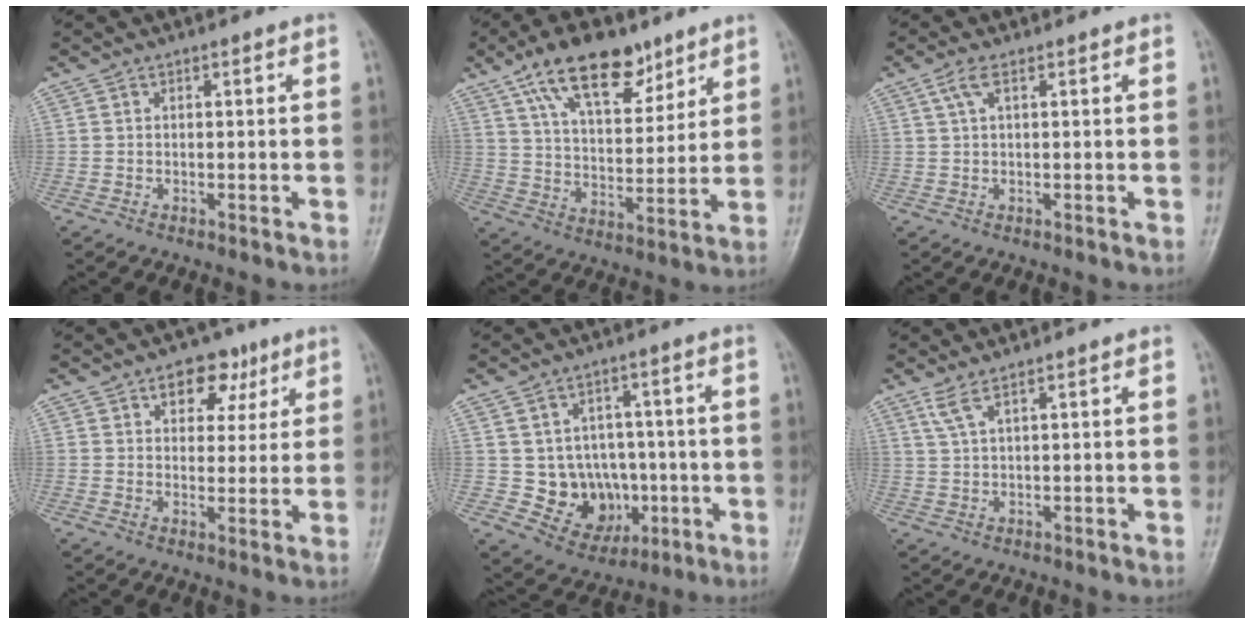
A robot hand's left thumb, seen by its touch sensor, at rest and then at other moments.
{"total": 15.3, "force": [9.6, 7.3, 9.4], "torque": [-0.117, -0.041, 0.169]}
{"total": 2.2, "force": [1.0, 0.6, 1.9], "torque": [-0.052, 0.012, 0.027]}
{"total": 7.3, "force": [3.8, 4.9, 3.9], "torque": [-0.015, -0.010, 0.049]}
{"total": 11.2, "force": [-1.7, 9.5, 5.7], "torque": [-0.033, 0.015, -0.007]}
{"total": 2.7, "force": [1.7, 0.3, 2.0], "torque": [-0.052, -0.001, 0.046]}